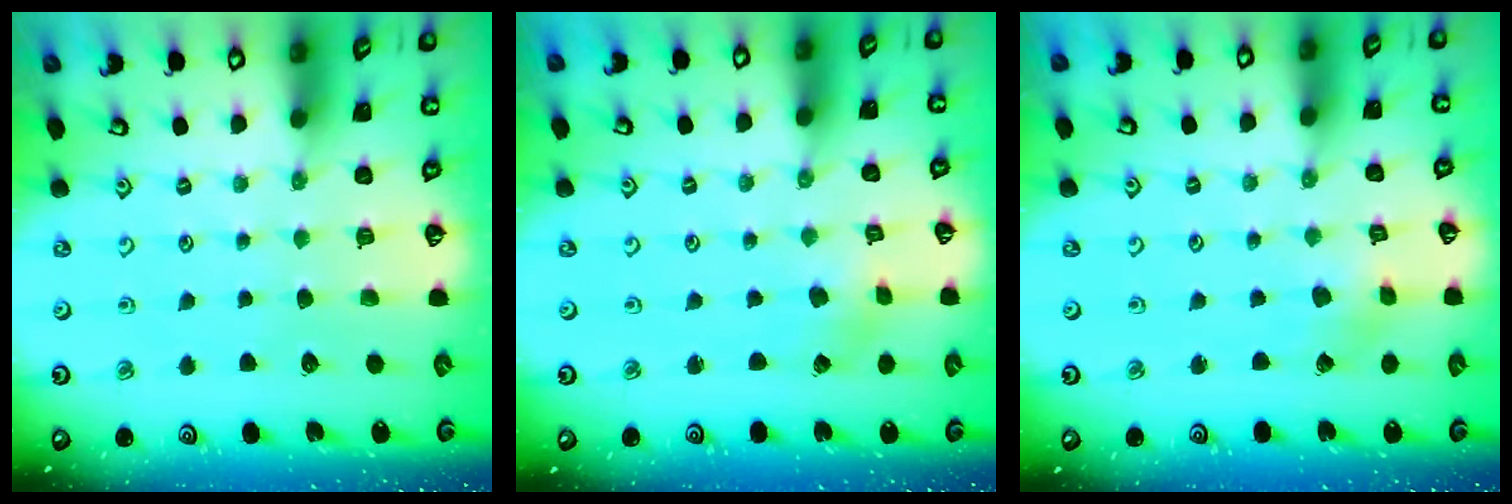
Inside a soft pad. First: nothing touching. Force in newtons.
{"total": 1.2, "press": 1.2, "slide": 0.2}
{"total": 2.1, "press": 2.1, "slide": 0.2}